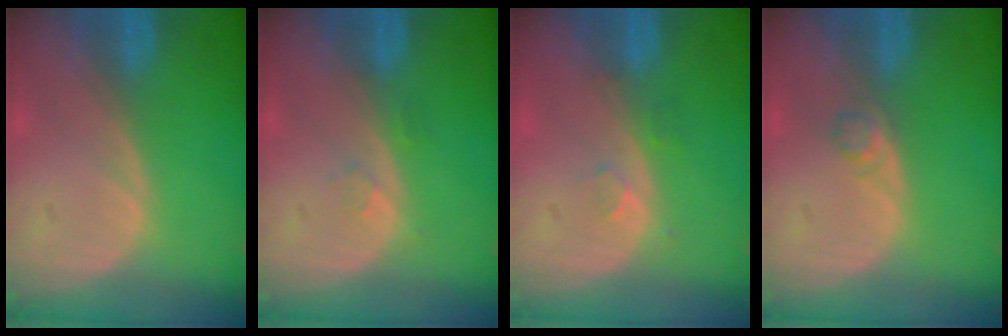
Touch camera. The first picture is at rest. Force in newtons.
{"total": 1.1, "press": 1.0, "slide": 0.1}
{"total": 1.9, "press": 1.6, "slide": 1.0}
{"total": 1.4, "press": 1.4, "slide": 0.1}